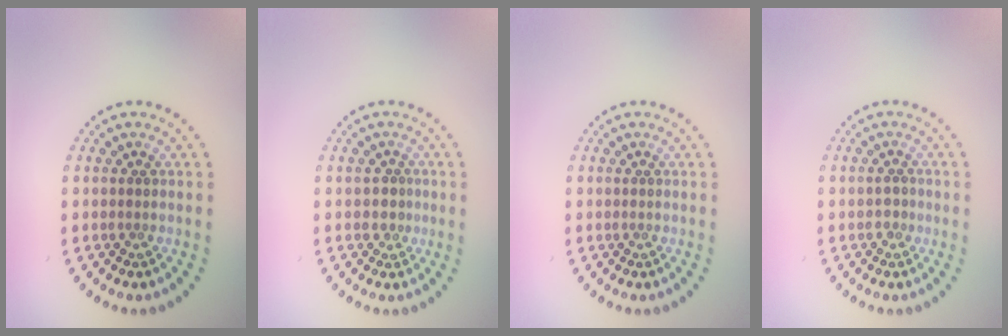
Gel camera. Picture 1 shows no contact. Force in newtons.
{"total": 1.4, "press": 1.3, "slide": 0.7}
{"total": 0.0}
{"total": 1.0, "press": 0.9, "slide": 0.3}